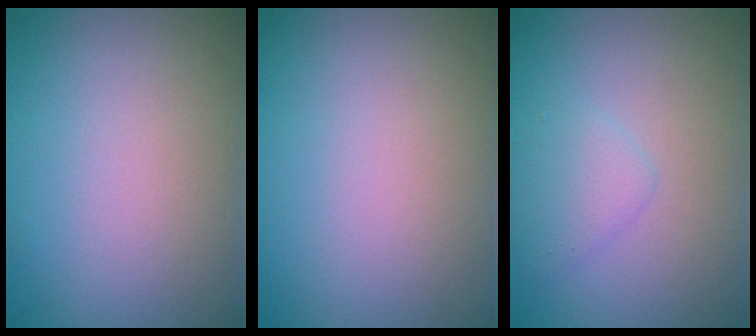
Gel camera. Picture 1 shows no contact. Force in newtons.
{"total": 0.0}
{"total": 1.8, "press": 1.8, "slide": 0.1}